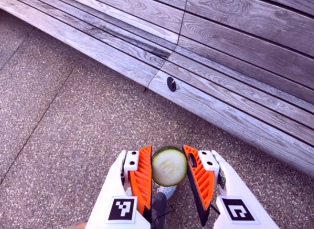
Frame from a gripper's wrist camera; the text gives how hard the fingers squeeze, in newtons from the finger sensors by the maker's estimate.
{"total": 12.8, "left": 12.9, "right": 12.7}